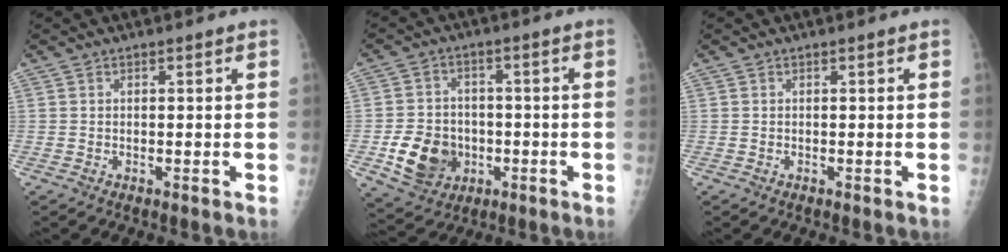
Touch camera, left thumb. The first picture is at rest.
{"total": 10.7, "force": [-2.9, 8.8, 5.3], "torque": [-0.063, 0.011, -0.041]}
{"total": 0.0}